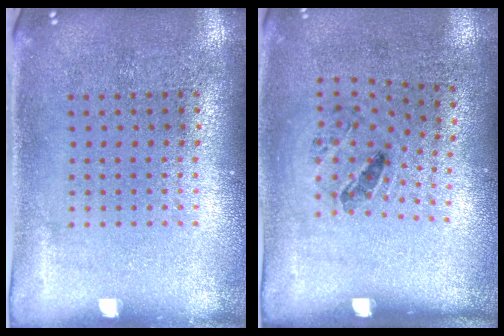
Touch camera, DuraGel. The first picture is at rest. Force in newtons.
{"total": 1.3, "press": 0.7, "slide": 1.1}